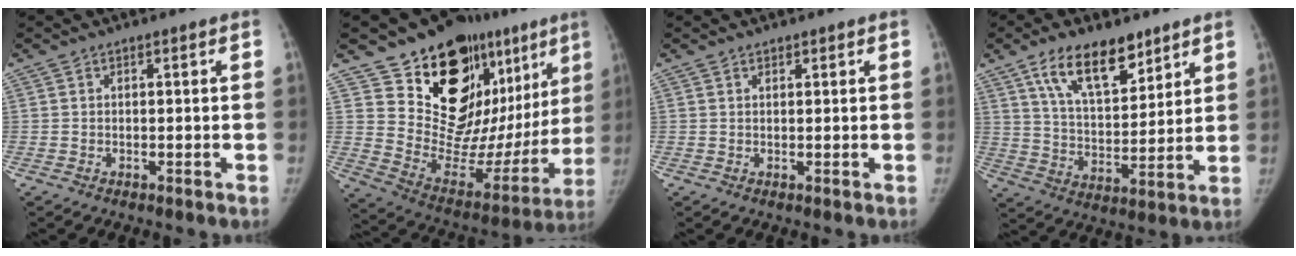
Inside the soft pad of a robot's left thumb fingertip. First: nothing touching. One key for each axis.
{"total": 26.9, "fx": 15.6, "fy": 13.5, "fz": 17.2, "tx": -0.191, "ty": -0.079, "tz": 0.245}
{"total": 0.9, "fx": 0.7, "fy": 0.5, "fz": 0.2, "tx": 0.007, "ty": -0.004, "tz": 0.008}
{"total": 14.5, "fx": 9.2, "fy": 6.8, "fz": 9.0, "tx": -0.117, "ty": -0.051, "tz": 0.167}